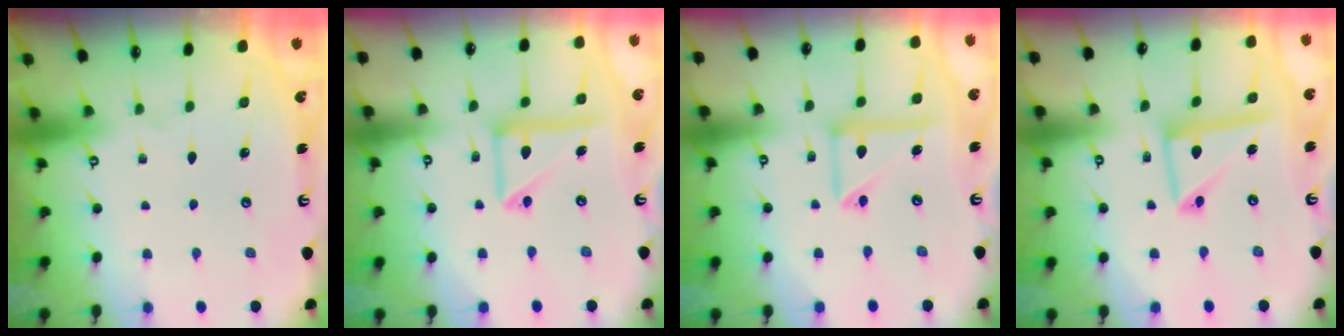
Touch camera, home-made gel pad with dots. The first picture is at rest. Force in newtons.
{"total": 14.5, "press": 14.4, "slide": 2.2}
{"total": 12.8, "press": 12.7, "slide": 1.2}
{"total": 12.5, "press": 12.4, "slide": 1.2}